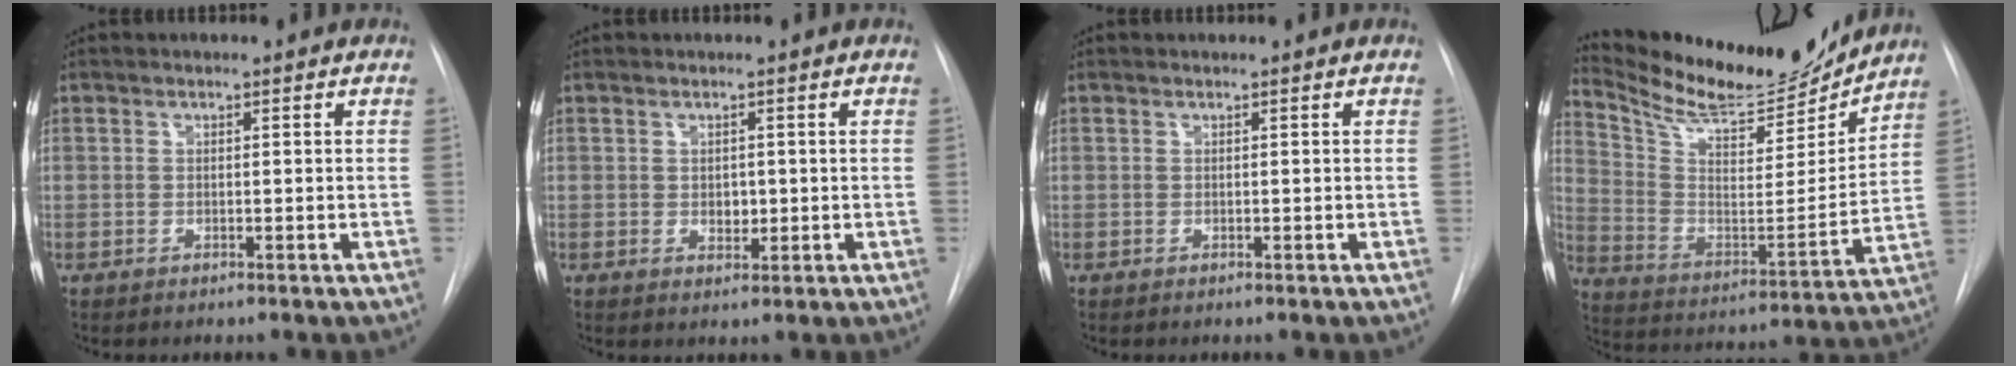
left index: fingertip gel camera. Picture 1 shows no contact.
{"total": 1.8, "force": [0.1, 1.4, 1.1], "torque": [-0.016, -0.002, 0.005]}
{"total": 0.0}
{"total": 19.2, "force": [18.0, 3.4, 5.6], "torque": [-0.113, -0.028, 0.290]}